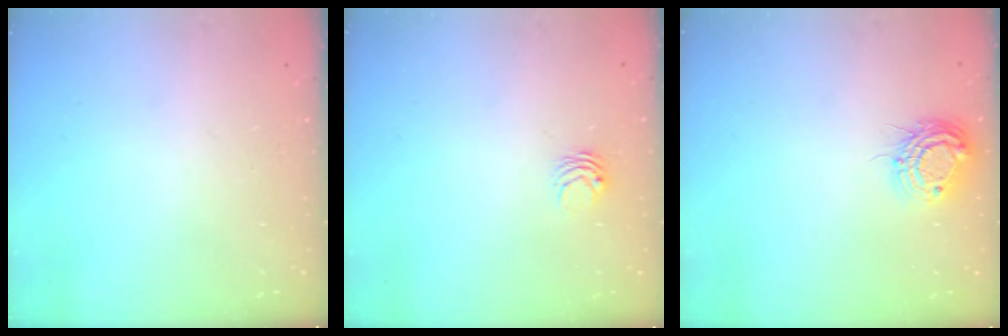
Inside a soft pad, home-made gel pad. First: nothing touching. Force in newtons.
{"total": 3.0, "press": 3.0, "slide": 0.3}
{"total": 9.9, "press": 9.9, "slide": 0.7}